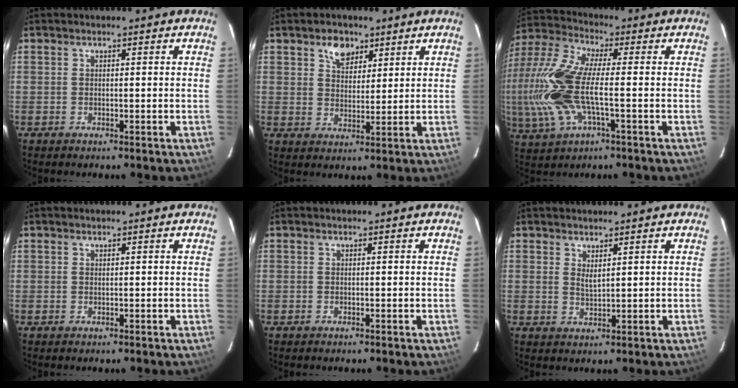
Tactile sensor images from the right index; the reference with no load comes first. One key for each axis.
{"total": 5.2, "fx": 3.2, "fy": 3.4, "fz": 2.4, "tx": -0.028, "ty": 0.005, "tz": 0.057}
{"total": 18.2, "fx": -2.6, "fy": 6.6, "fz": 16.8, "tx": -0.367, "ty": -0.005, "tz": -0.054}
{"total": 0.0}
{"total": 0.0}
{"total": 1.9, "fx": 1.3, "fy": 0.5, "fz": 1.3, "tx": -0.025, "ty": -0.003, "tz": 0.023}